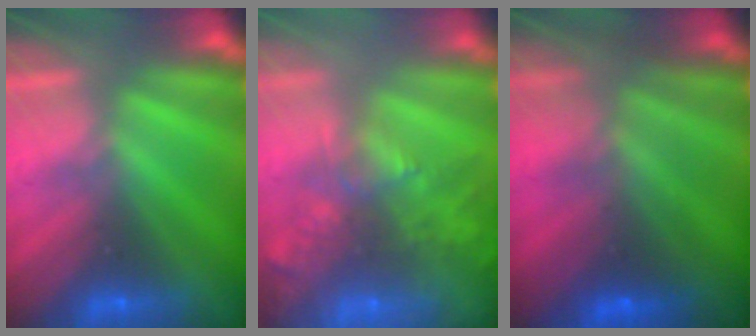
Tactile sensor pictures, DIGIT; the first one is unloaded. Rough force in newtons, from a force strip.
{"total": 9.4}
{"total": 7.5}